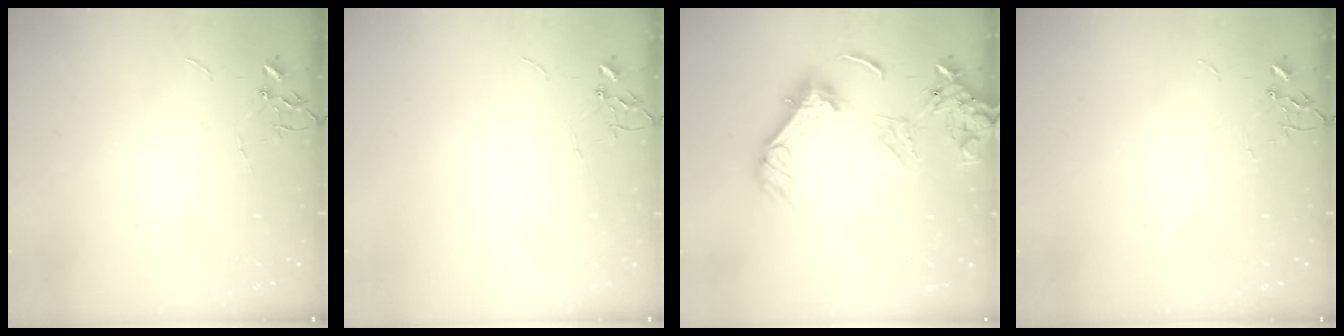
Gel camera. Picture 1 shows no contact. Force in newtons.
{"total": 0.0}
{"total": 15.8, "press": 15.7, "slide": 1.6}
{"total": 0.0}